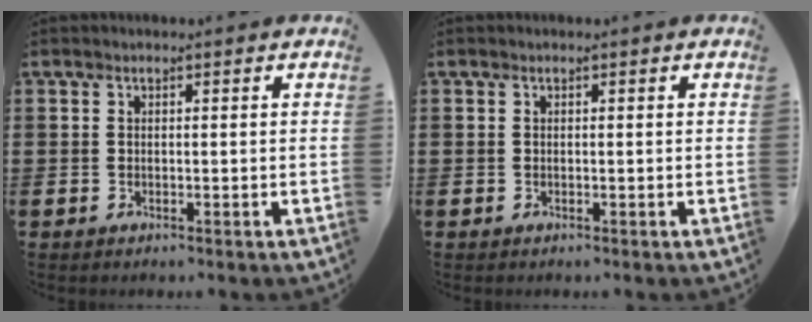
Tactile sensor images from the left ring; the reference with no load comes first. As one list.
[{"total": 0.0}]